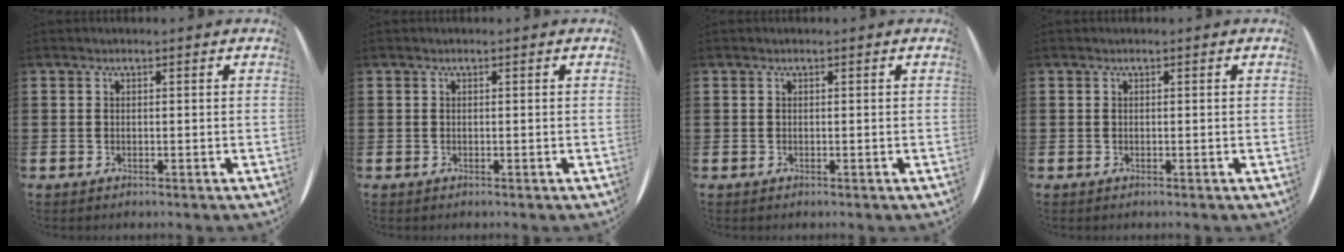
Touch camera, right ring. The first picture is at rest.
{"total": 0.0}
{"total": 0.0}
{"total": 0.0}